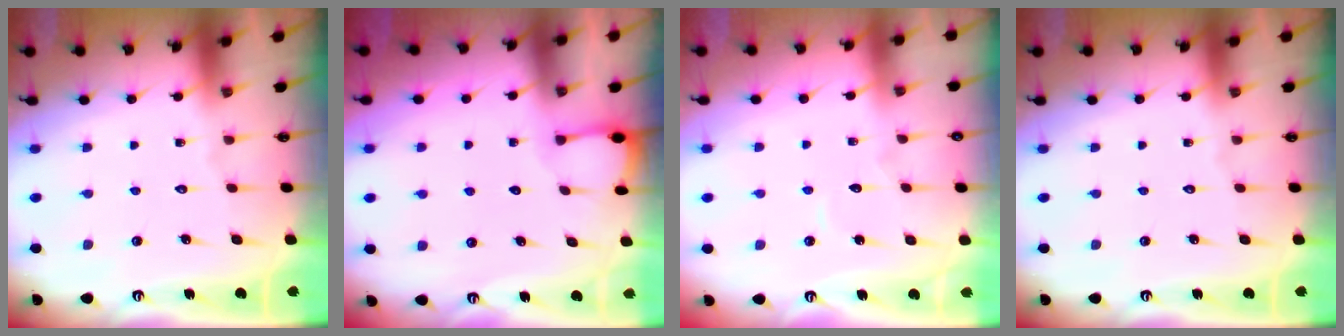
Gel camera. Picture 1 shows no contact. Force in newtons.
{"total": 1.5, "press": 1.5, "slide": 0.1}
{"total": 3.0, "press": 3.0, "slide": 0.3}
{"total": 0.0}